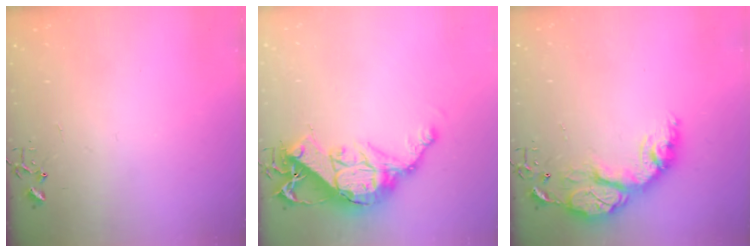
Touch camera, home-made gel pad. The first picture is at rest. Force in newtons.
{"total": 15.3, "press": 15.3, "slide": 1.0}
{"total": 16.7, "press": 16.7, "slide": 1.3}